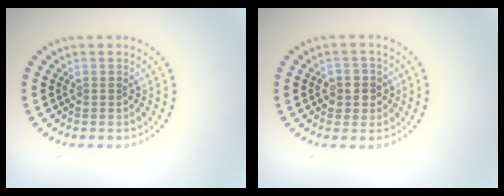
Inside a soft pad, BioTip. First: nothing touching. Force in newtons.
{"total": 2.2, "press": 2.1, "slide": 0.7}